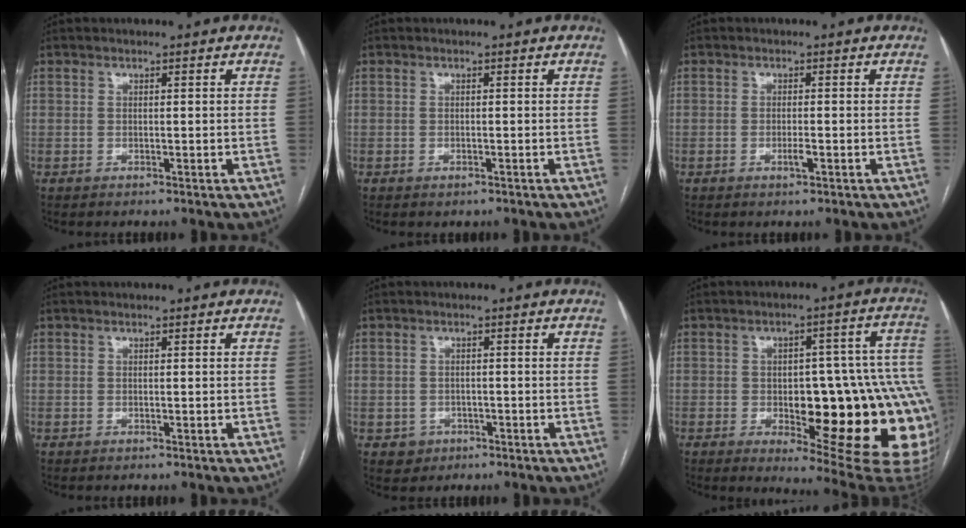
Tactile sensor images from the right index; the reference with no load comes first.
{"total": 1.0, "force": [-0.5, 0.6, 0.6], "torque": [-0.008, 0.000, 0.000]}
{"total": 1.6, "force": [-0.6, 0.2, 1.4], "torque": [-0.028, -0.002, -0.010]}
{"total": 0.0}
{"total": 2.8, "force": [-1.2, 2.6, 0.3], "torque": [0.003, 0.010, -0.011]}
{"total": 24.9, "force": [-4.8, 7.1, 23.4], "torque": [-0.197, 0.024, -0.037]}